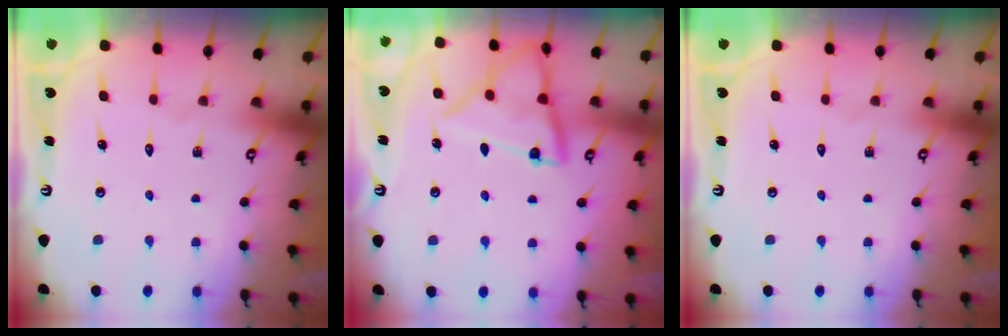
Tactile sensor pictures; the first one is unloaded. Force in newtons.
{"total": 12.3, "press": 12.3, "slide": 0.7}
{"total": 0.0}